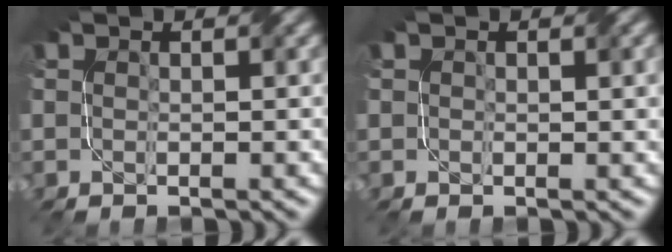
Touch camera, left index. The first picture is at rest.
{"total": 1.3, "force": [0.6, 0.8, 0.8], "torque": [-0.010, -0.001, 0.012]}